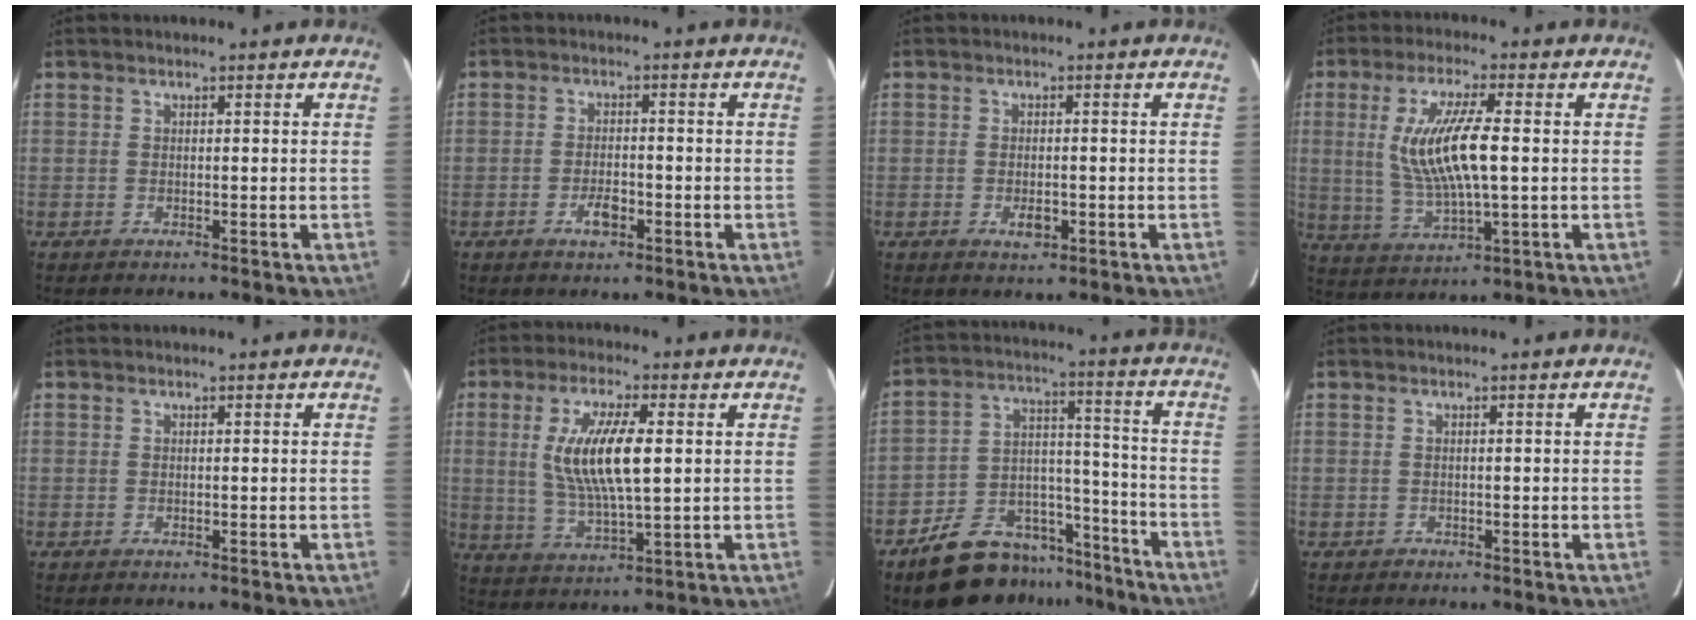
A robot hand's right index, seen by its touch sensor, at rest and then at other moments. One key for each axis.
{"total": 3.8, "fx": -1.9, "fy": 1.8, "fz": 2.7, "tx": -0.056, "ty": -0.001, "tz": -0.031}
{"total": 2.9, "fx": -1.1, "fy": 1.6, "fz": 2.1, "tx": -0.039, "ty": -0.003, "tz": -0.016}
{"total": 12.7, "fx": 0.9, "fy": 2.9, "fz": 12.3, "tx": -0.239, "ty": -0.007, "tz": 0.029}
{"total": 0.0}
{"total": 12.2, "fx": 1.8, "fy": 3.2, "fz": 11.6, "tx": -0.226, "ty": -0.003, "tz": 0.040}
{"total": 16.6, "fx": -13.2, "fy": 8.6, "fz": 5.2, "tx": -0.103, "ty": 0.060, "tz": -0.182}
{"total": 0.7, "fx": -0.4, "fy": 0.5, "fz": 0.0, "tx": 0.002, "ty": 0.003, "tz": -0.004}